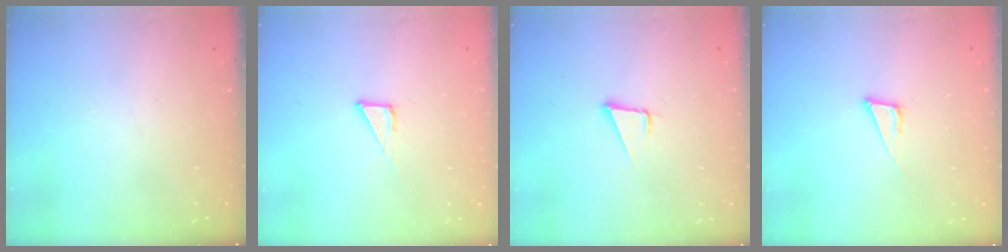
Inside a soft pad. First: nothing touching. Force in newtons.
{"total": 1.9, "press": 1.9, "slide": 0.1}
{"total": 3.6, "press": 2.7, "slide": 2.4}
{"total": 6.4, "press": 5.8, "slide": 2.6}